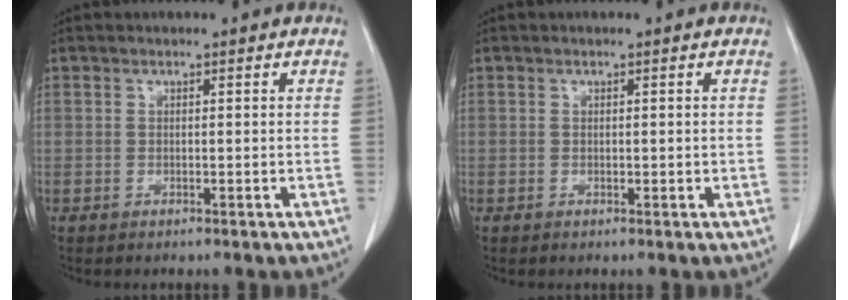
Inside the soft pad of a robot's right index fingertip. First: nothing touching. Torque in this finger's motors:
{"motor_torque": [-0.18, 0.33, -0.08, 0.00]}